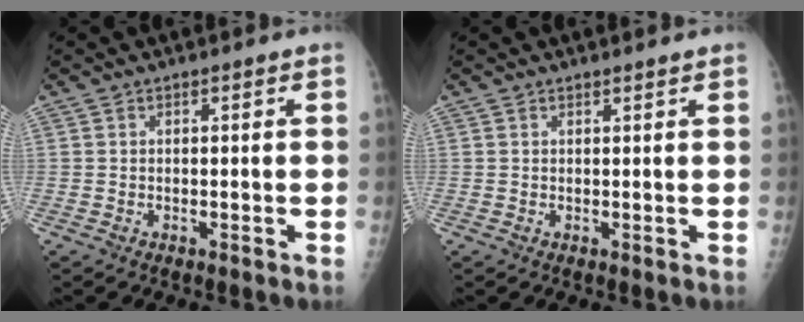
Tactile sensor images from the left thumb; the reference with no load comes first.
{"total": 0.7, "force": [0.7, -0.1, 0.2], "torque": [-0.003, -0.003, 0.012]}